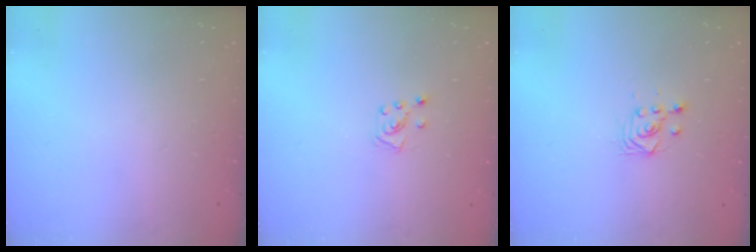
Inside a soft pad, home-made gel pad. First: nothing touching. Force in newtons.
{"total": 5.9, "press": 5.8, "slide": 0.7}
{"total": 2.9, "press": 2.9, "slide": 0.6}